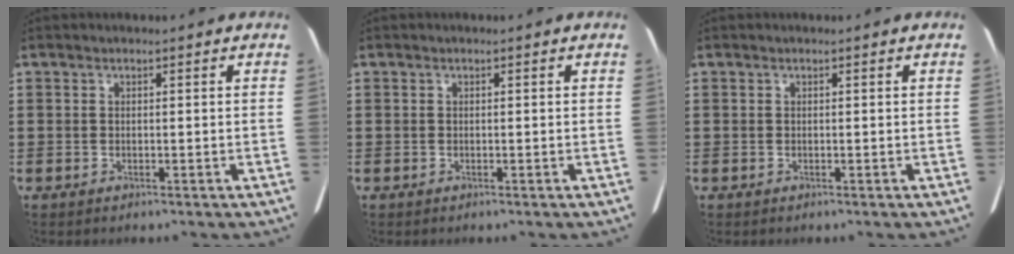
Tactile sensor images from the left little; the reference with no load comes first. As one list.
[{"total": 0.0}, {"total": 0.0}]